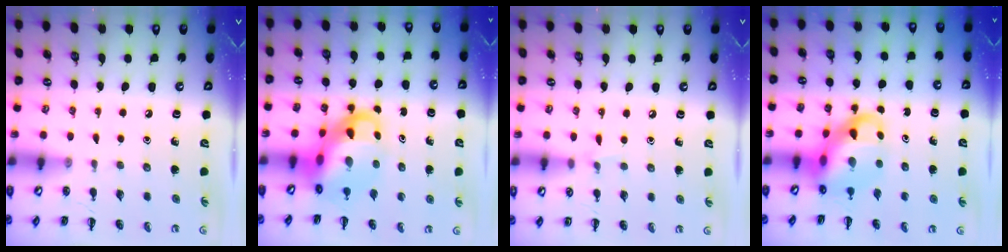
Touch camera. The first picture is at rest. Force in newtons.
{"total": 8.1, "press": 7.7, "slide": 2.2}
{"total": 3.5, "press": 3.3, "slide": 1.0}
{"total": 10.7, "press": 10.4, "slide": 2.6}